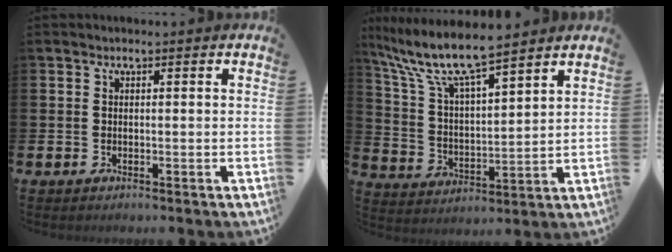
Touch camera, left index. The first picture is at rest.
{"total": 9.2, "force": [8.2, 1.3, 4.0], "torque": [-0.119, -0.043, 0.143]}